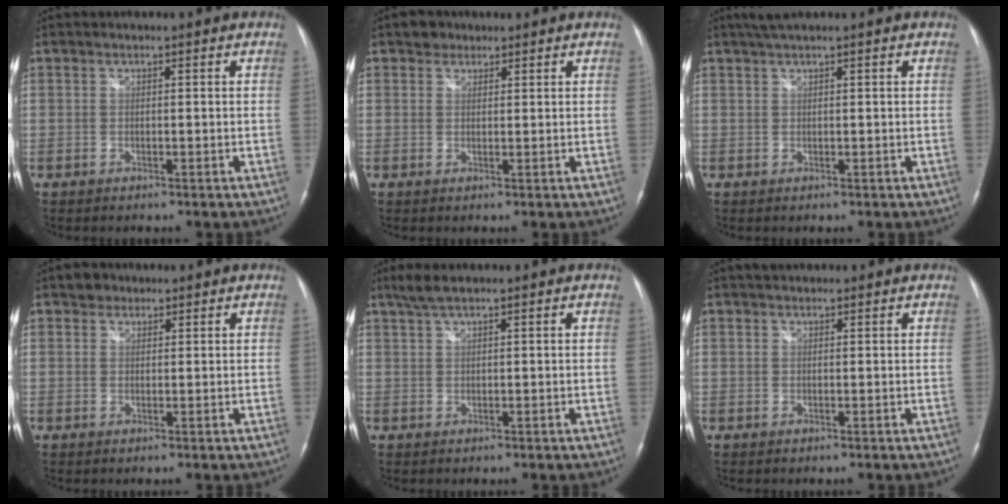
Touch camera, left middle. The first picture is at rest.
{"total": 2.2, "force": [1.5, 1.6, 0.3], "torque": [-0.007, 0.008, 0.022]}
{"total": 2.5, "force": [2.0, -0.1, 1.6], "torque": [-0.032, 0.017, 0.039]}
{"total": 2.1, "force": [1.5, 1.5, 0.3], "torque": [-0.005, 0.007, 0.021]}
{"total": 3.0, "force": [2.3, 0.4, 1.8], "torque": [-0.047, 0.011, 0.049]}
{"total": 2.0, "force": [1.7, 0.9, 0.6], "torque": [-0.009, 0.021, 0.026]}